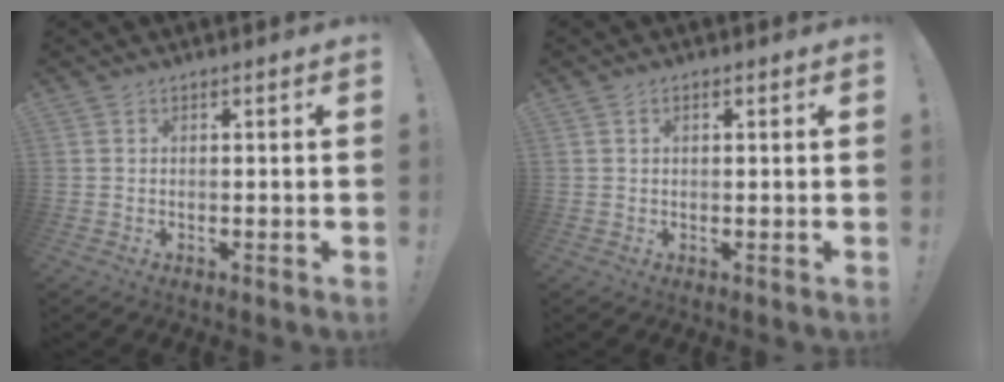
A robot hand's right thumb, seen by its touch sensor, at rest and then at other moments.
{"total": 1.0, "force": [0.3, 0.6, 0.8], "torque": [-0.009, 0.000, 0.004]}